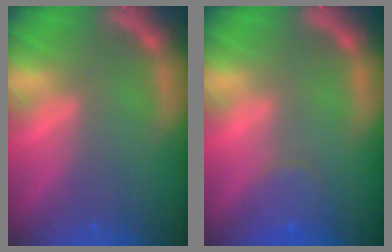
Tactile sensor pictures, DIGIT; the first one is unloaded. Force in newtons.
{"total": 2.4}